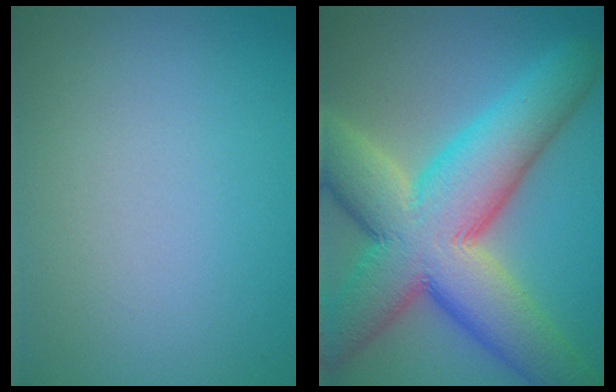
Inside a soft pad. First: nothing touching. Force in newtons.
{"total": 13.6, "press": 13.6, "slide": 0.5}